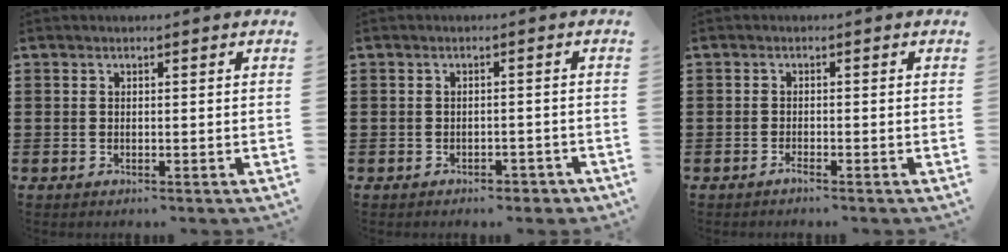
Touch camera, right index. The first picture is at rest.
{"total": 1.6, "force": [-1.5, 0.5, 0.1], "torque": [-0.009, 0.000, -0.032]}
{"total": 0.9, "force": [-0.8, 0.0, 0.4], "torque": [-0.009, -0.004, -0.016]}